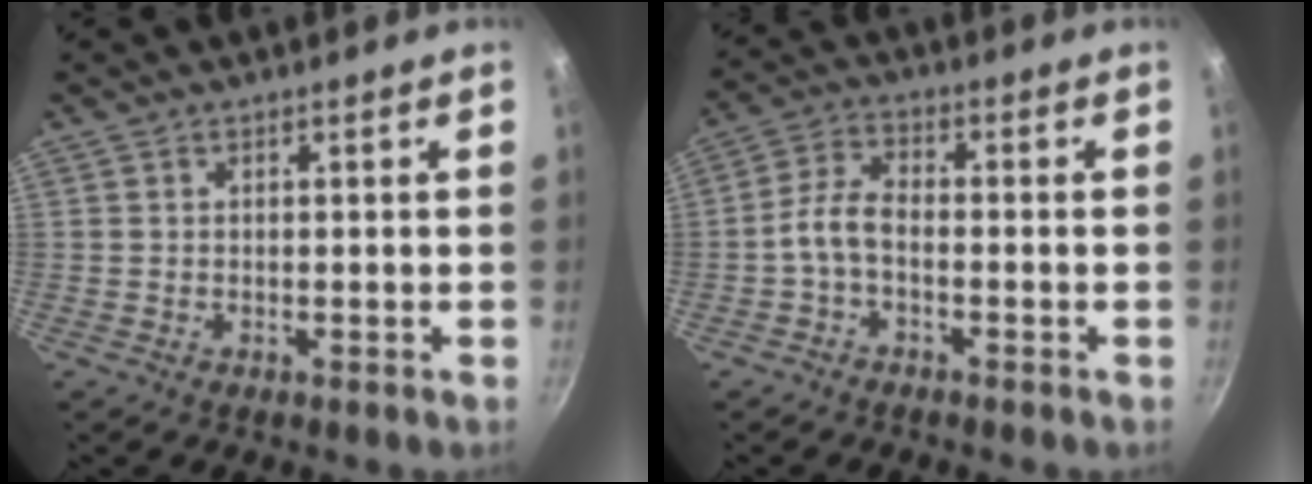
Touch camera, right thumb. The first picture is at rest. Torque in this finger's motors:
{"motor_torque": [0.63, 1.14, 0.91, -0.67, 0.04]}